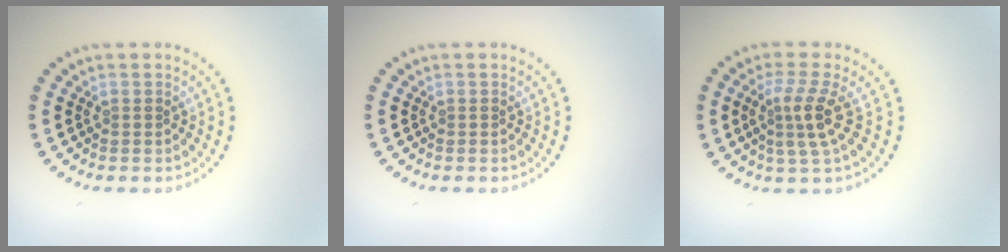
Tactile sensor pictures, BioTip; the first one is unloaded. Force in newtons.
{"total": 0.0}
{"total": 3.1, "press": 2.4, "slide": 2.0}